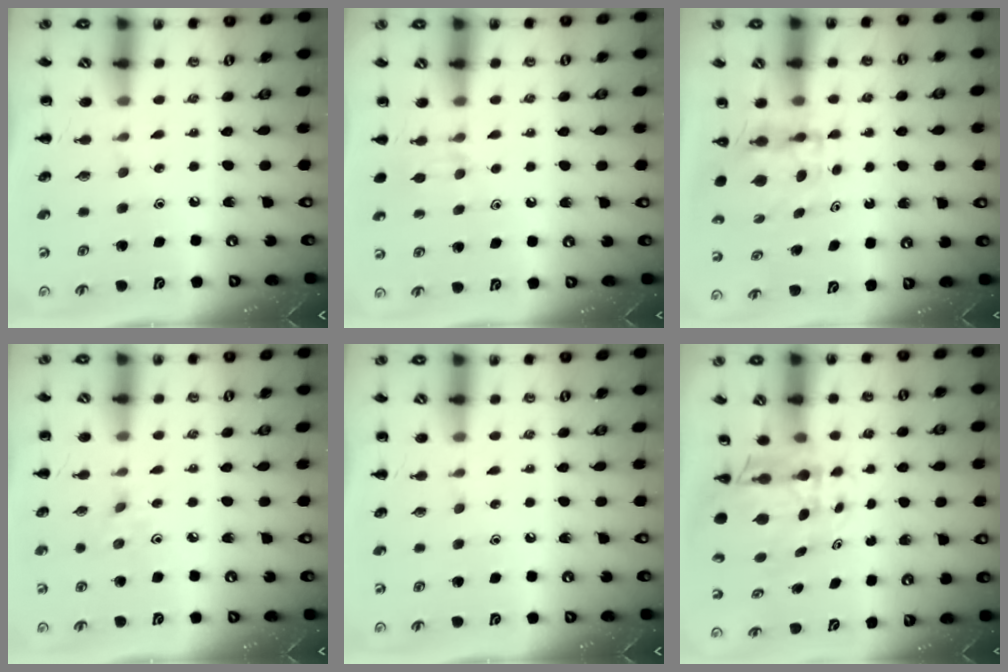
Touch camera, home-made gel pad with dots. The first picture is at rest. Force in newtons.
{"total": 4.4, "press": 4.2, "slide": 1.4}
{"total": 3.9, "press": 3.9, "slide": 0.3}
{"total": 2.5, "press": 2.3, "slide": 0.9}
{"total": 0.0}
{"total": 6.3, "press": 6.0, "slide": 1.9}